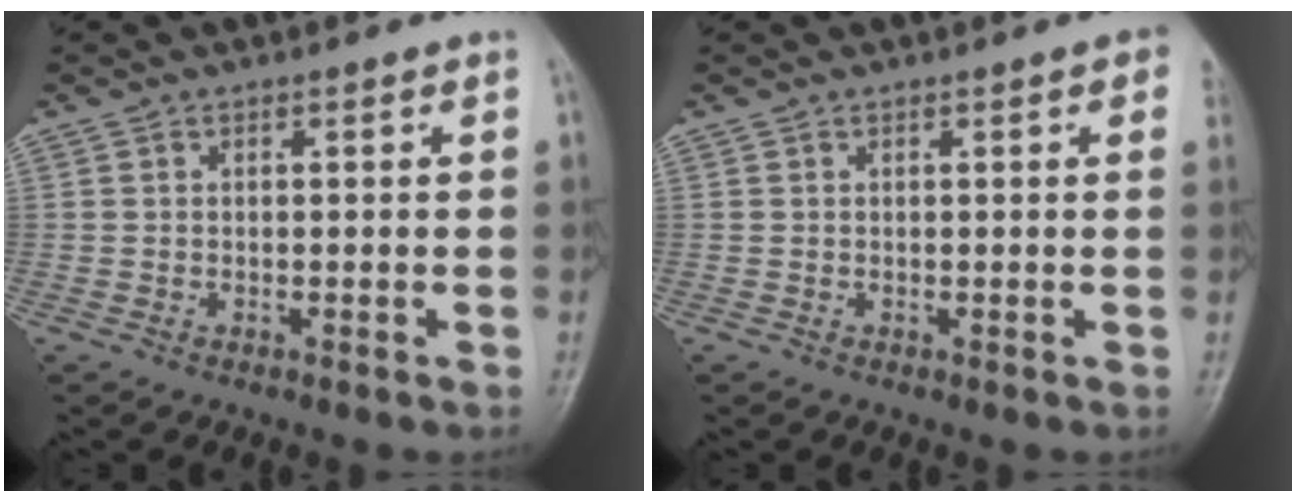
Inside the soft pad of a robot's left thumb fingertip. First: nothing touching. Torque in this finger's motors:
{"motor_torque": [1.43, 0.96, 0.87, -0.85, 0.02]}